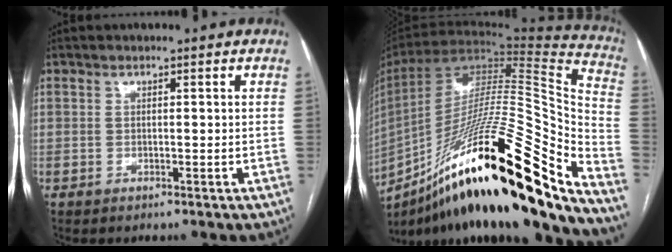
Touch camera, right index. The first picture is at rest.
{"total": 37.5, "force": [-22.5, 4.7, 29.7], "torque": [-0.447, -0.037, -0.368]}